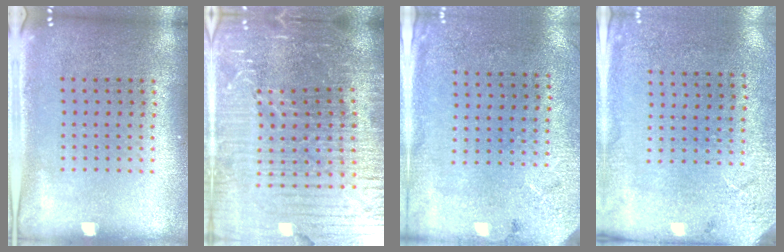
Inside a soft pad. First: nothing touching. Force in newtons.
{"total": 7.0, "press": 6.1, "slide": 3.4}
{"total": 2.6, "press": 2.1, "slide": 1.6}
{"total": 2.7, "press": 2.2, "slide": 1.5}